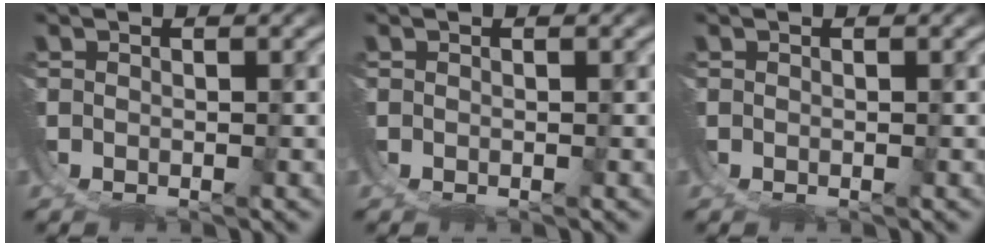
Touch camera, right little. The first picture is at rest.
{"total": 0.0}
{"total": 0.0}